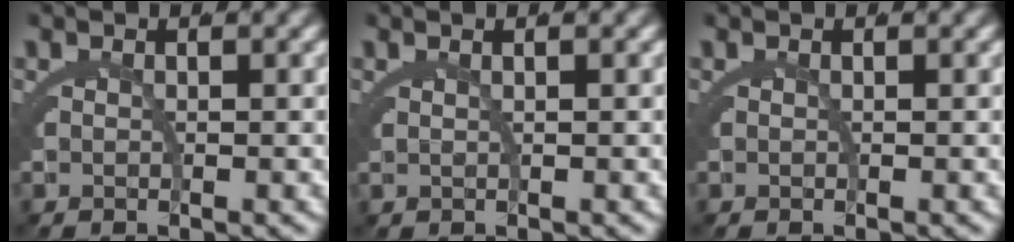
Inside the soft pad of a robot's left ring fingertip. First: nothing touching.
{"total": 1.3, "force": [0.7, -0.7, 0.8], "torque": [-0.007, 0.005, 0.015]}
{"total": 0.0}